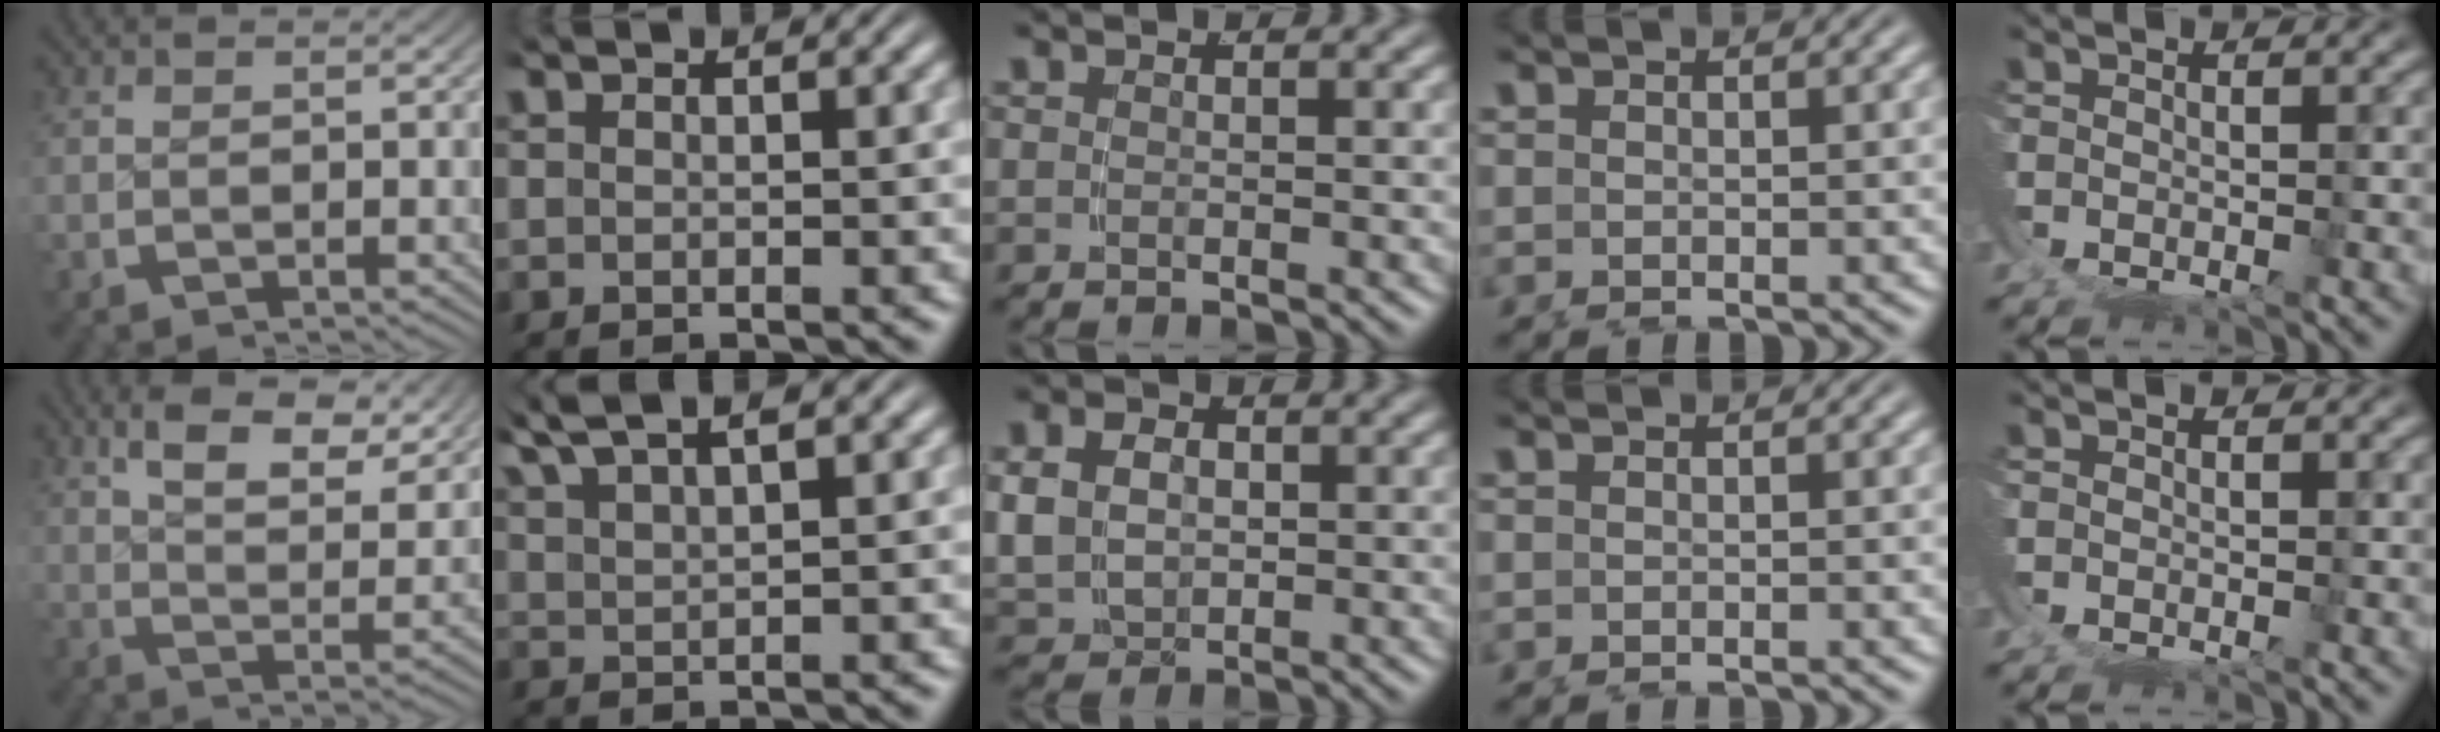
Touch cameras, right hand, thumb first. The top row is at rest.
{"thumb": {"total": 11.4, "force": [6.1, 4.8, 8.3], "torque": [-0.123, 0.018, 0.085]}, "index": {"total": 4.5, "force": [3.4, 1.7, 2.3], "torque": [-0.054, 0.008, 0.060]}, "middle": {"total": 5.2, "force": [0.4, 4.3, 2.9], "torque": [-0.065, -0.021, 0.016]}, "ring": {"total": 0.7, "force": [-0.7, -0.1, 0.0], "torque": [-0.001, -0.001, -0.013]}}